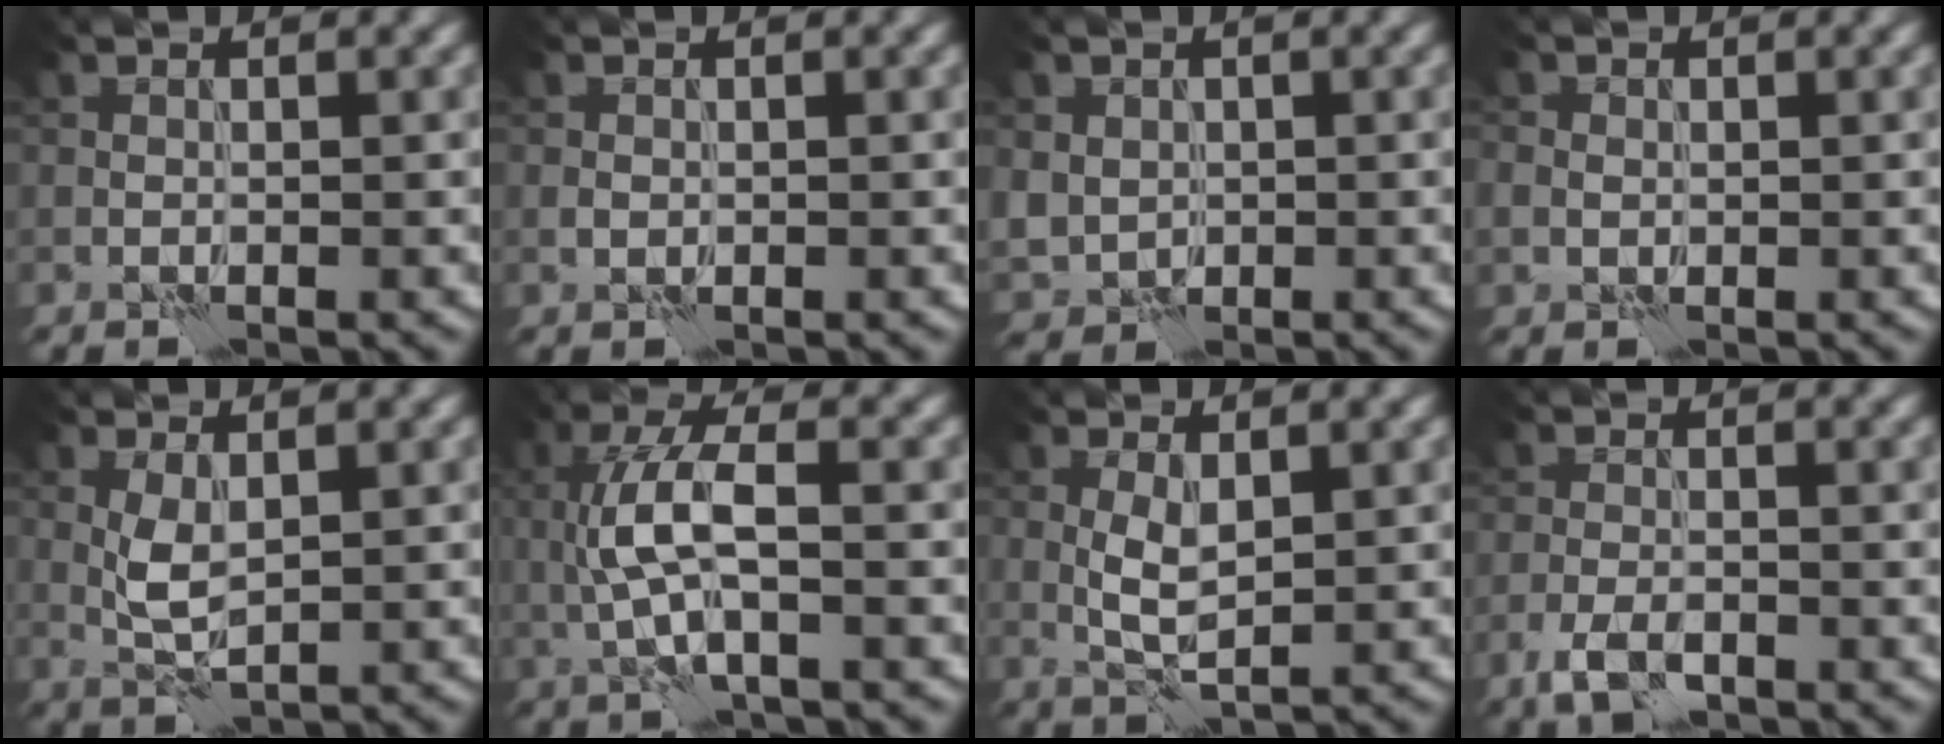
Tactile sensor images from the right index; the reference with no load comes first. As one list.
[{"total": 0.6, "force": [0.1, 0.6, 0.0], "torque": [-0.002, -0.002, 0.000]}, {"total": 3.1, "force": [0.4, 3.0, 0.6], "torque": [-0.024, -0.002, 0.010]}, {"total": 1.5, "force": [0.3, 1.4, 0.4], "torque": [-0.005, -0.001, 0.005]}, {"total": 2.4, "force": [0.6, 1.1, 2.1], "torque": [-0.051, 0.000, 0.011]}, {"total": 5.3, "force": [0.4, 1.8, 4.9], "torque": [-0.109, 0.001, 0.003]}, {"total": 2.5, "force": [0.5, 1.0, 2.2], "torque": [-0.050, -0.002, 0.011]}, {"total": 2.7, "force": [-1.7, 1.3, 1.7], "torque": [-0.038, -0.003, -0.040]}]